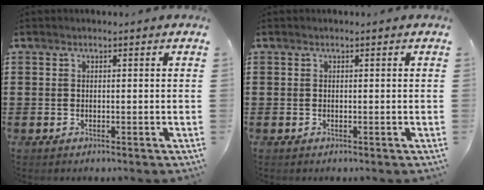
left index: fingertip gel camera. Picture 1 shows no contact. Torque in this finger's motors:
{"motor_torque": [-0.06, -0.03, 0.00, 0.00]}